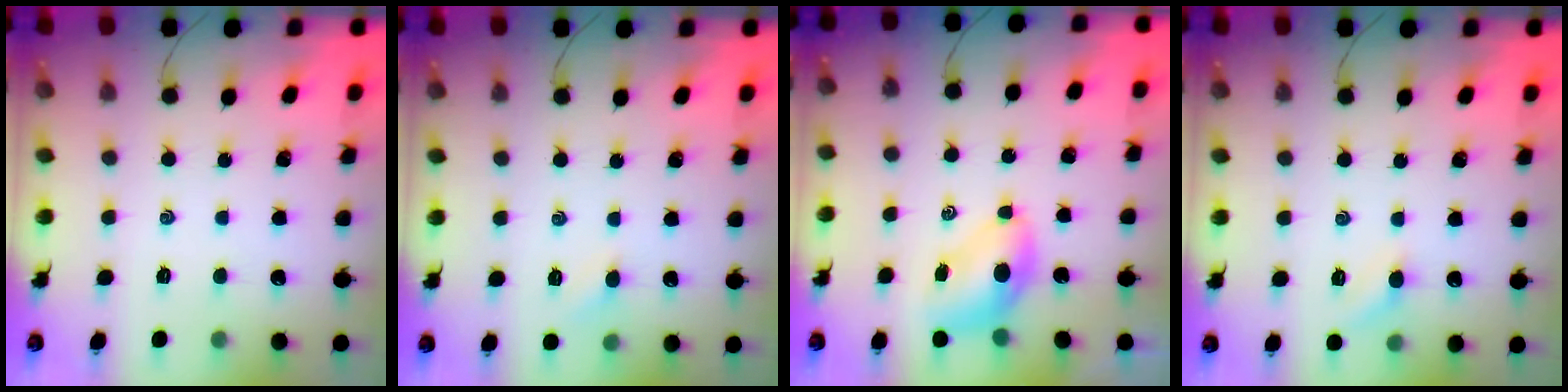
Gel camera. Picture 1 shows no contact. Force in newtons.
{"total": 3.1, "press": 2.9, "slide": 1.0}
{"total": 6.0, "press": 5.9, "slide": 0.7}
{"total": 4.9, "press": 4.8, "slide": 1.2}